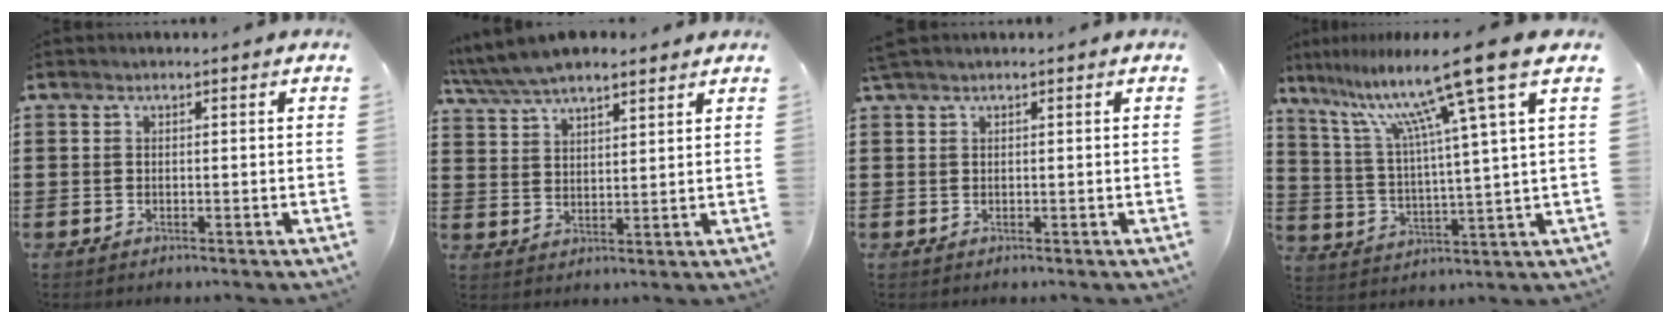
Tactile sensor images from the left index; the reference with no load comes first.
{"total": 5.8, "force": [5.1, 1.6, 2.3], "torque": [-0.062, -0.011, 0.092]}
{"total": 0.6, "force": [0.5, 0.0, 0.4], "torque": [-0.010, 0.000, 0.009]}
{"total": 14.0, "force": [9.2, -0.8, 10.5], "torque": [-0.221, -0.044, 0.141]}